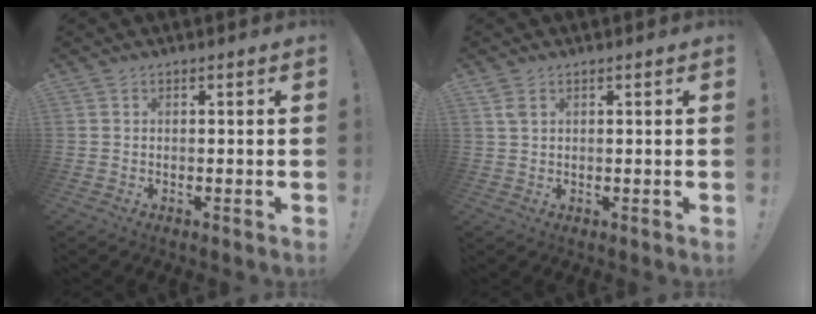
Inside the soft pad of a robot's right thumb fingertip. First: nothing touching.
{"total": 2.2, "force": [1.2, 0.9, 1.6], "torque": [-0.033, 0.002, 0.022]}